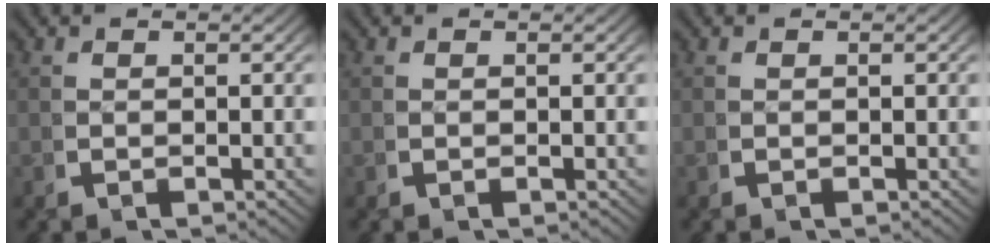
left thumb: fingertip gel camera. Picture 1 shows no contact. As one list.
[{"total": 0.0}, {"total": 0.0}]